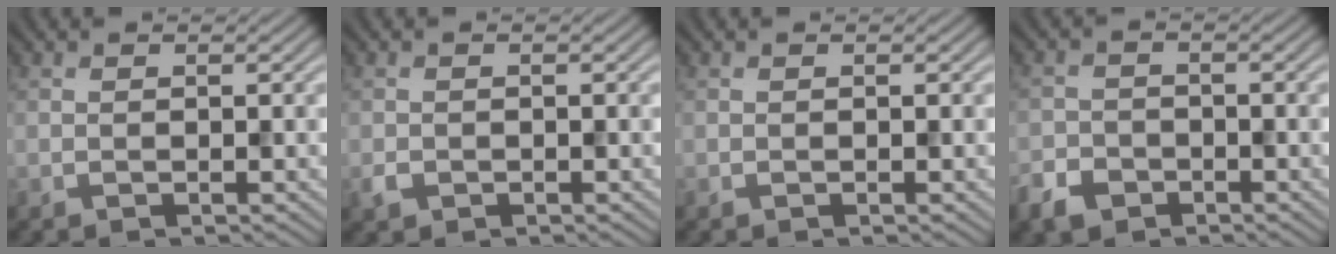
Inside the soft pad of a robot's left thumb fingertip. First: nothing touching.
{"total": 1.2, "force": [-0.6, 1.0, 0.5], "torque": [-0.010, -0.006, -0.013]}
{"total": 0.0}
{"total": 3.8, "force": [-2.5, 2.5, 1.3], "torque": [-0.033, -0.006, -0.056]}